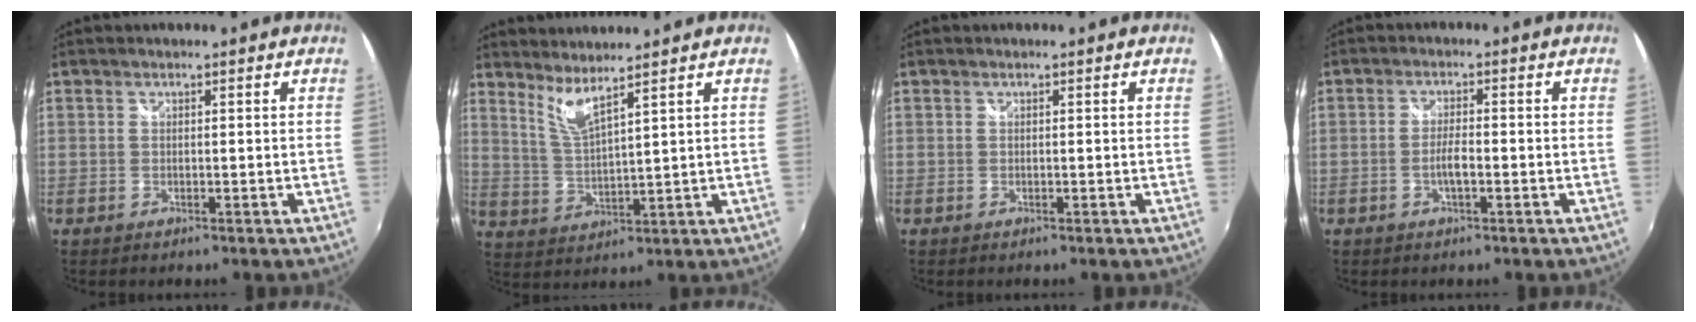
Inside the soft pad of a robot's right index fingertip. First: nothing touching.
{"total": 5.1, "force": [4.2, -0.1, 2.9], "torque": [-0.061, -0.009, 0.086]}
{"total": 0.0}
{"total": 3.0, "force": [-1.1, 0.5, 2.7], "torque": [-0.058, 0.001, -0.021]}